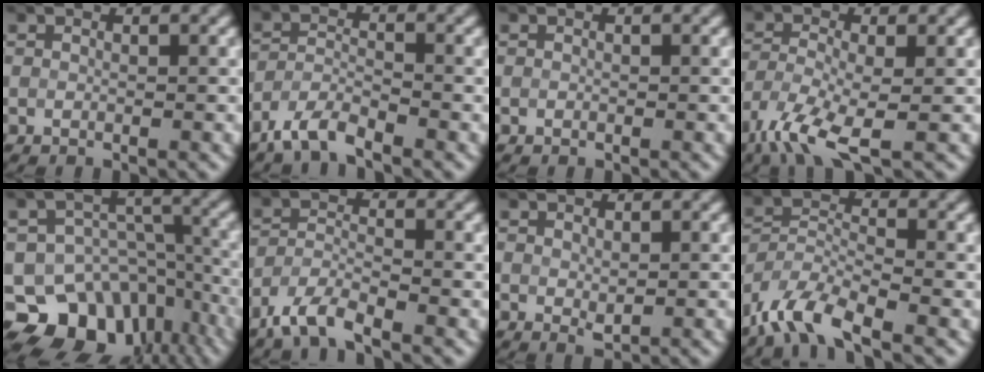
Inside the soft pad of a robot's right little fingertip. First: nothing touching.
{"total": 3.5, "force": [-2.8, 0.8, 1.9], "torque": [-0.044, -0.004, -0.066]}
{"total": 0.0}
{"total": 5.8, "force": [-3.5, 1.6, 4.3], "torque": [-0.095, -0.012, -0.078]}
{"total": 10.8, "force": [-6.4, 7.6, 4.3], "torque": [-0.048, -0.005, -0.103]}
{"total": 3.8, "force": [-3.0, 0.9, 2.3], "torque": [-0.050, -0.006, -0.071]}
{"total": 0.9, "force": [0.1, 0.5, 0.8], "torque": [-0.014, -0.003, 0.006]}
{"total": 6.2, "force": [-4.7, 1.9, 3.5], "torque": [-0.069, -0.004, -0.101]}